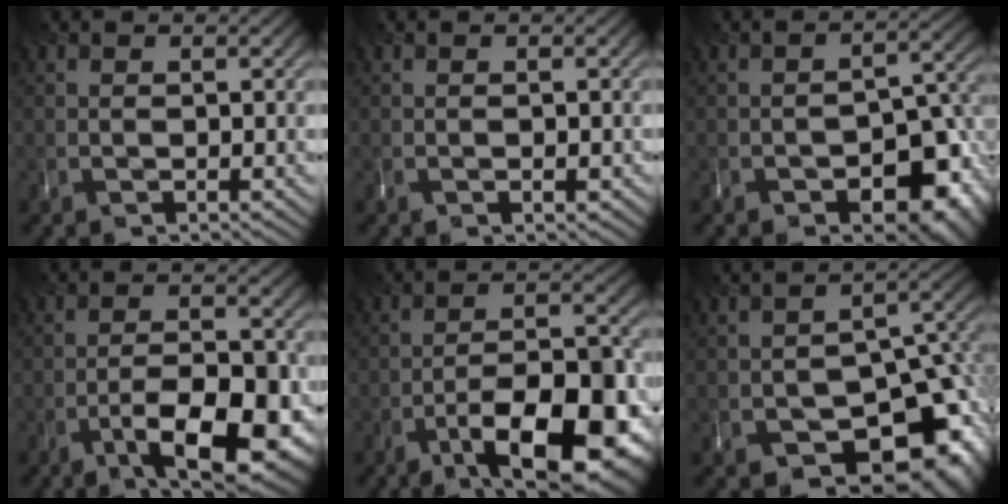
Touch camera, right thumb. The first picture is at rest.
{"total": 1.1, "force": [-0.6, 0.5, 0.7], "torque": [-0.007, -0.004, 0.001]}
{"total": 9.4, "force": [-4.7, 5.4, 6.0], "torque": [-0.088, -0.043, -0.061]}
{"total": 9.8, "force": [-5.4, 3.2, 7.6], "torque": [-0.122, -0.010, -0.078]}
{"total": 13.8, "force": [-8.1, 4.8, 10.2], "torque": [-0.155, -0.008, -0.130]}
{"total": 14.1, "force": [-7.3, 8.4, 8.6], "torque": [-0.109, -0.037, -0.097]}